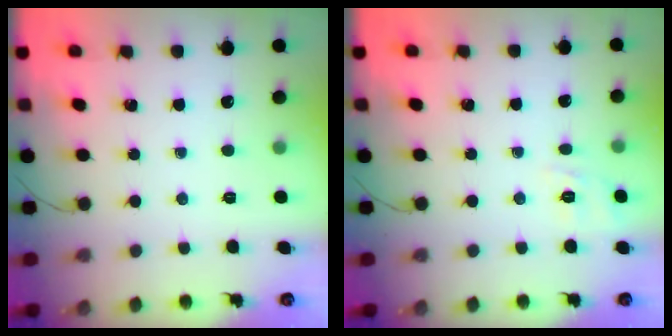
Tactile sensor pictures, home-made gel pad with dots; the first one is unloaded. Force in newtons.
{"total": 2.1, "press": 0.8, "slide": 1.9}